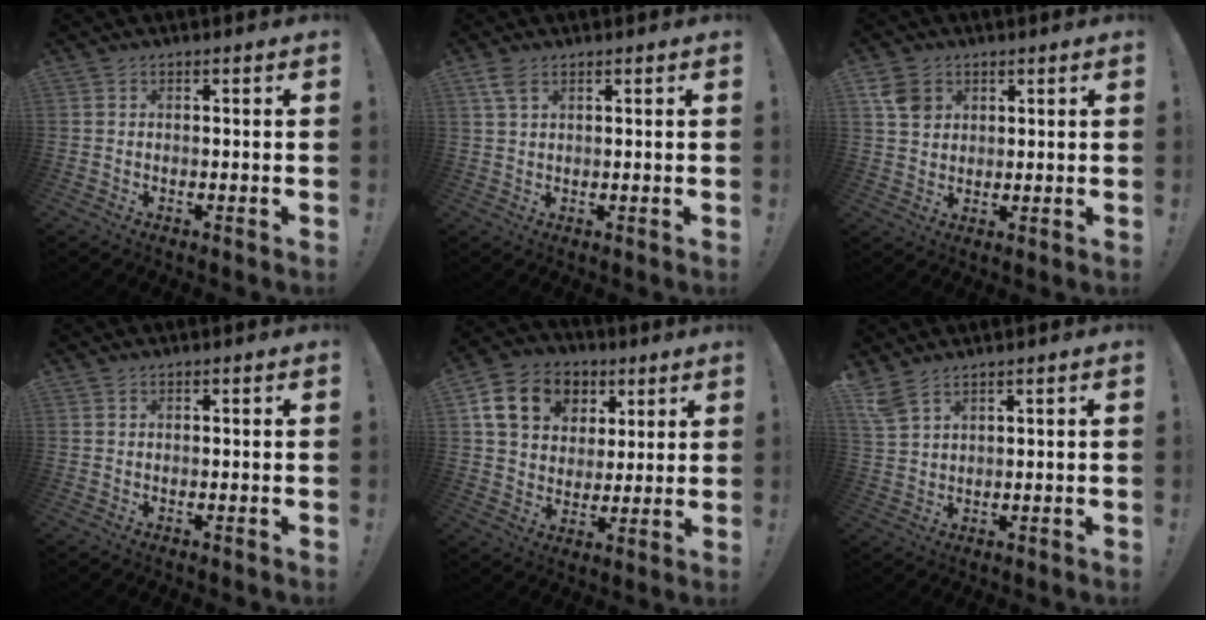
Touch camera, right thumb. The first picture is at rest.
{"total": 3.3, "force": [1.8, 1.6, 2.3], "torque": [-0.046, -0.002, 0.034]}
{"total": 6.7, "force": [2.9, 5.4, 2.8], "torque": [-0.033, -0.006, 0.058]}
{"total": 0.0}
{"total": 16.2, "force": [6.7, 12.6, 7.8], "torque": [-0.110, -0.018, 0.135]}
{"total": 5.2, "force": [3.9, 1.4, 3.2], "torque": [-0.072, -0.014, 0.079]}